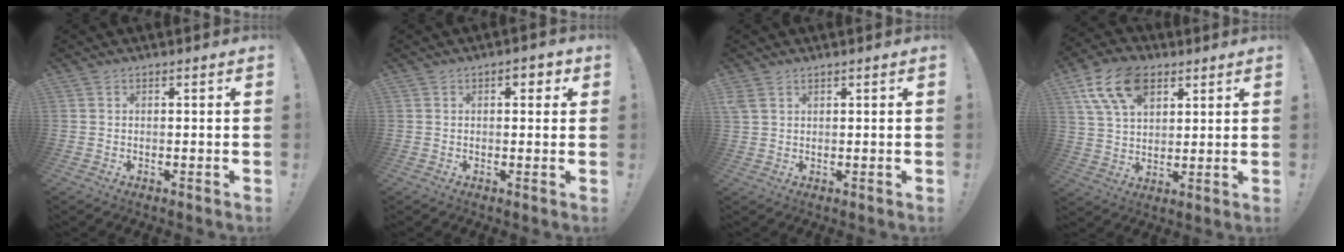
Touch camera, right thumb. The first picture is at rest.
{"total": 3.3, "force": [0.8, 2.0, 2.5], "torque": [-0.019, -0.001, 0.006]}
{"total": 3.1, "force": [1.7, 1.9, 1.7], "torque": [-0.029, -0.002, 0.035]}
{"total": 15.1, "force": [7.6, 9.5, 9.0], "torque": [-0.167, -0.022, 0.145]}